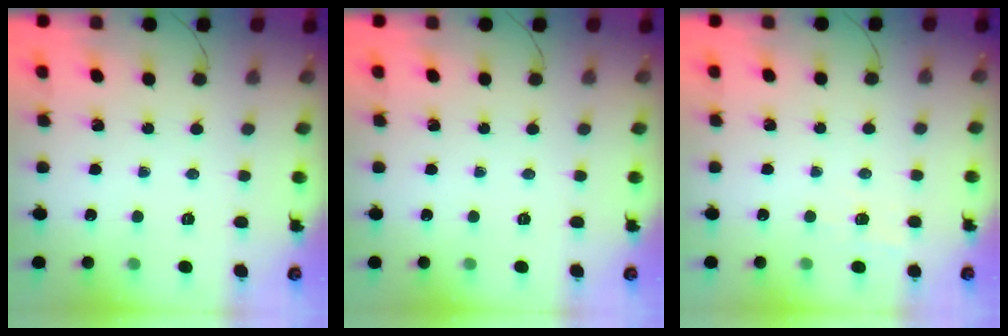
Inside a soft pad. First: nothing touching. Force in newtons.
{"total": 0.0}
{"total": 3.6, "press": 3.3, "slide": 1.4}